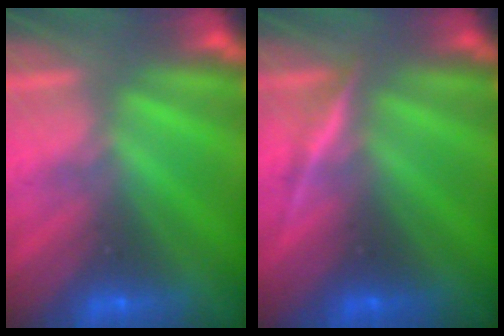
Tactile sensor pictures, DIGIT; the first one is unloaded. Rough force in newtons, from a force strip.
{"total": 3.3}